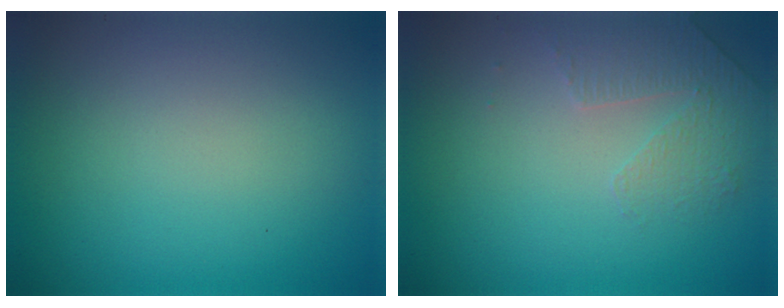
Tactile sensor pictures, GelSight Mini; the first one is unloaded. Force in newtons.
{"total": 1.6, "press": 1.2, "slide": 1.1}